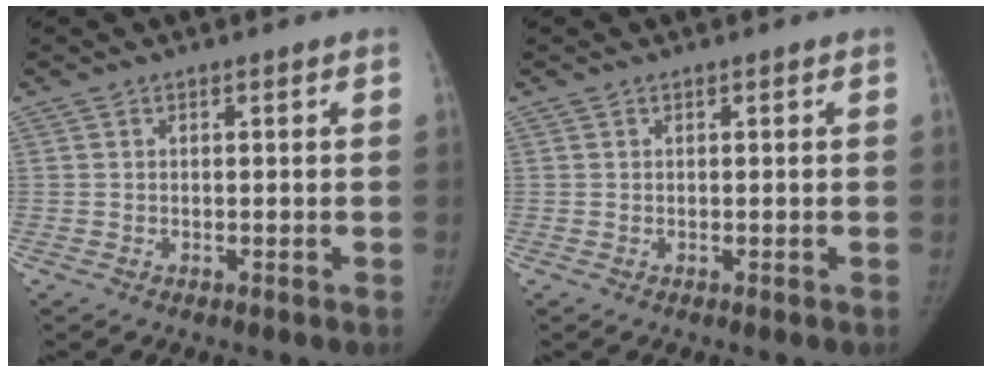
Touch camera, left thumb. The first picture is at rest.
{"total": 0.0}